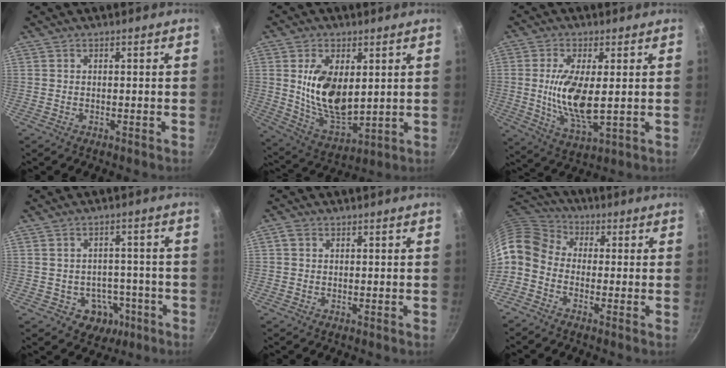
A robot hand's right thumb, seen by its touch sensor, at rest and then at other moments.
{"total": 13.8, "force": [2.0, 7.4, 11.5], "torque": [-0.205, -0.021, 0.049]}
{"total": 11.3, "force": [0.6, 4.3, 10.5], "torque": [-0.206, -0.017, 0.016]}
{"total": 7.0, "force": [-2.8, 5.9, 2.5], "torque": [0.007, 0.033, -0.023]}
{"total": 1.5, "force": [0.4, 1.2, 0.8], "torque": [-0.014, 0.004, 0.005]}
{"total": 10.1, "force": [-1.3, 7.6, 6.5], "torque": [-0.122, 0.042, -0.049]}